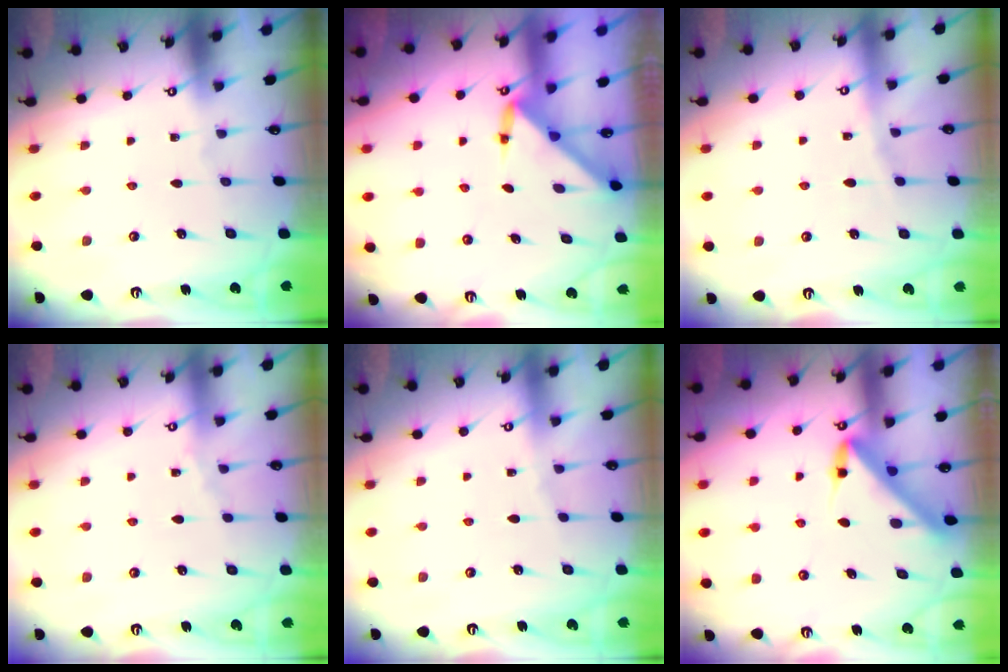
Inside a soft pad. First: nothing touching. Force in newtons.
{"total": 3.3, "press": 3.3, "slide": 0.2}
{"total": 5.3, "press": 5.3, "slide": 0.7}
{"total": 1.8, "press": 1.8, "slide": 0.4}
{"total": 2.4, "press": 2.4, "slide": 0.4}
{"total": 5.1, "press": 5.0, "slide": 0.4}